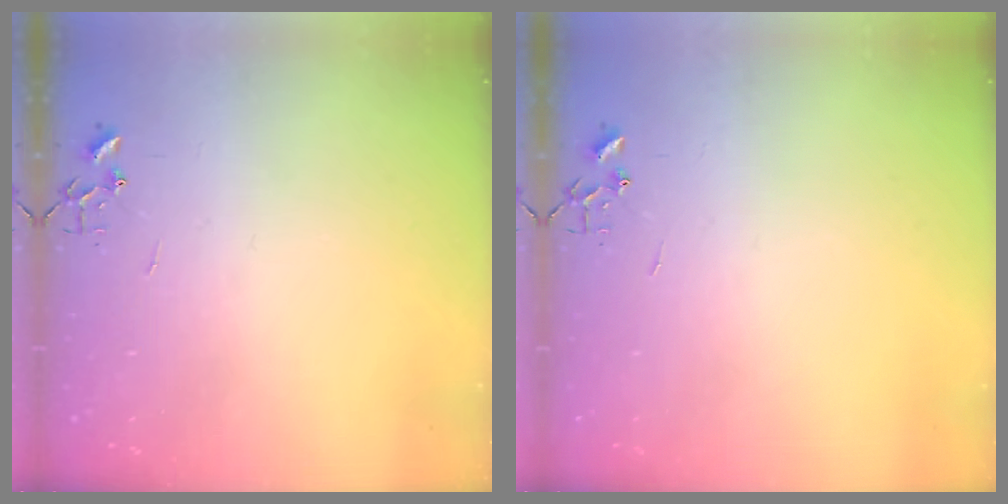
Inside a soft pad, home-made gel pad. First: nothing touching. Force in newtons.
{"total": 0.0}